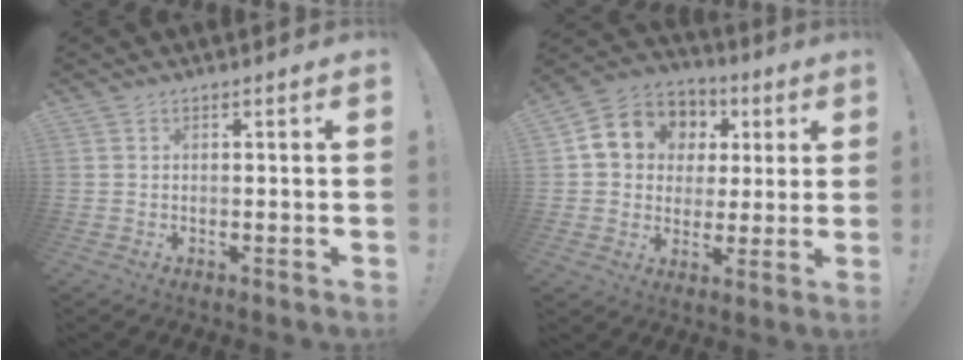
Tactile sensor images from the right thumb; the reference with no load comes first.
{"total": 11.9, "force": [3.5, 10.5, 4.4], "torque": [-0.065, -0.012, 0.078]}